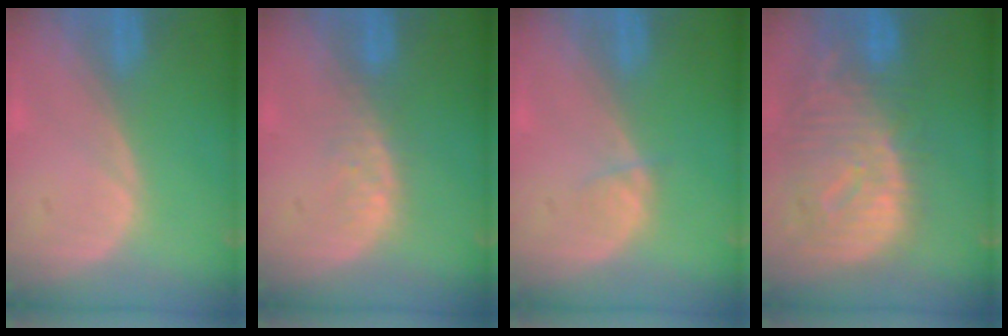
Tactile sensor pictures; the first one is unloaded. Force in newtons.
{"total": 2.8, "press": 2.8, "slide": 0.3}
{"total": 1.2, "press": 1.2, "slide": 0.2}
{"total": 12.6, "press": 10.9, "slide": 6.3}